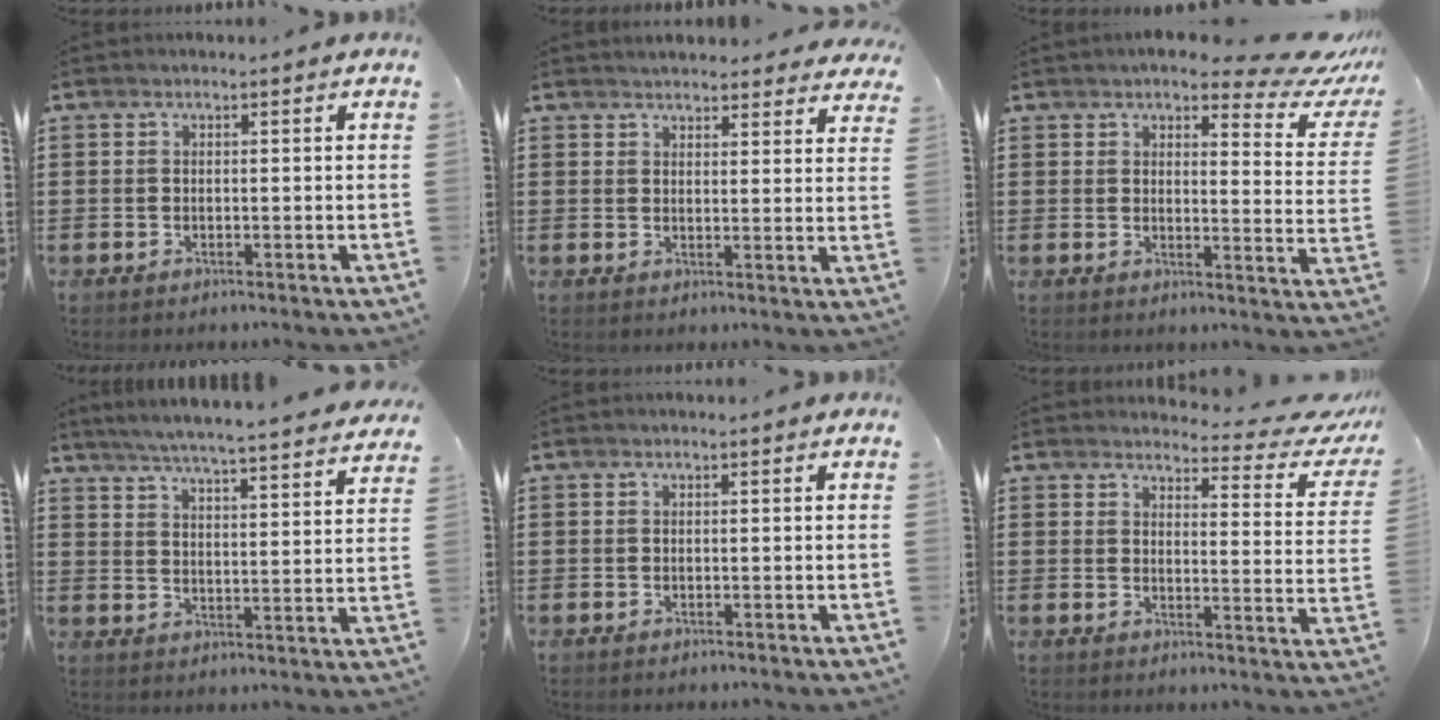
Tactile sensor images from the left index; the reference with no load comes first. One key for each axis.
{"total": 3.3, "fx": 3.2, "fy": 0.1, "fz": 0.1, "tx": -0.004, "ty": -0.015, "tz": 0.059}
{"total": 6.5, "fx": 5.4, "fy": 1.0, "fz": 3.5, "tx": -0.063, "ty": -0.030, "tz": 0.090}
{"total": 5.2, "fx": 4.8, "fy": -0.8, "fz": 1.6, "tx": -0.052, "ty": -0.038, "tz": 0.080}
{"total": 0.0}
{"total": 4.2, "fx": 3.7, "fy": 0.7, "fz": 1.8, "tx": -0.030, "ty": -0.032, "tz": 0.057}